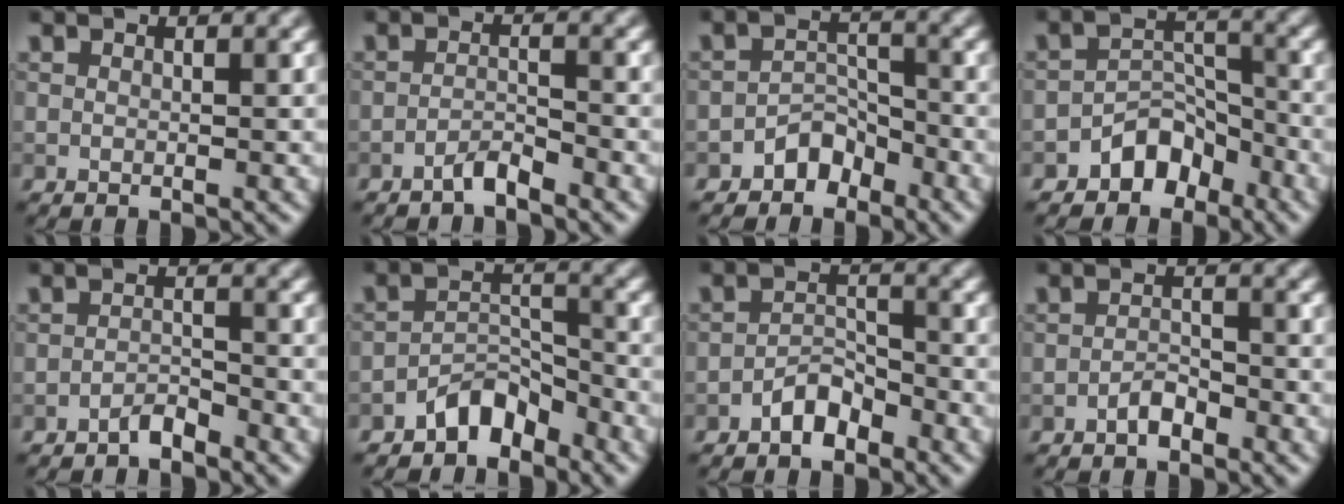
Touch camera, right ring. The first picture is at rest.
{"total": 1.7, "force": [-1.5, 0.2, 0.8], "torque": [-0.013, 0.008, -0.032]}
{"total": 2.6, "force": [-1.9, 1.5, 0.7], "torque": [-0.003, 0.013, -0.034]}
{"total": 3.8, "force": [-2.6, 2.4, 1.3], "torque": [-0.005, 0.011, -0.046]}
{"total": 1.5, "force": [-1.3, 0.3, 0.5], "torque": [-0.009, 0.007, -0.026]}
{"total": 3.4, "force": [-2.8, 1.5, 1.2], "torque": [-0.014, 0.016, -0.053]}
{"total": 2.5, "force": [-1.8, 1.2, 1.2], "torque": [-0.018, 0.011, -0.035]}
{"total": 1.6, "force": [-1.2, 0.6, 0.8], "torque": [-0.015, 0.007, -0.023]}